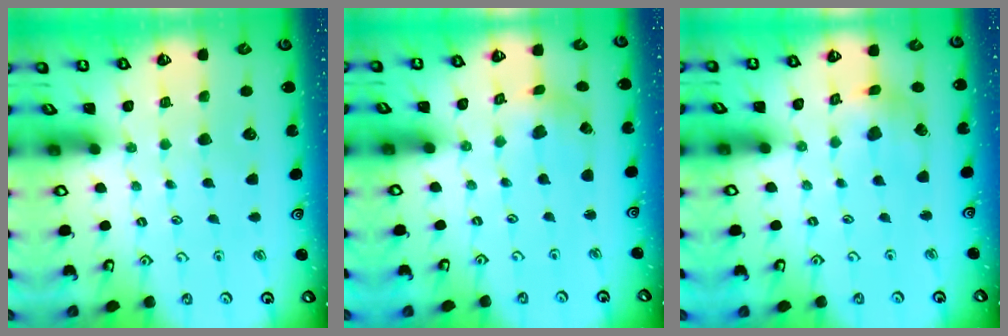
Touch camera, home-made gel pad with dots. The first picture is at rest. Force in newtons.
{"total": 1.7, "press": 1.7, "slide": 0.3}
{"total": 6.4, "press": 6.4, "slide": 0.5}